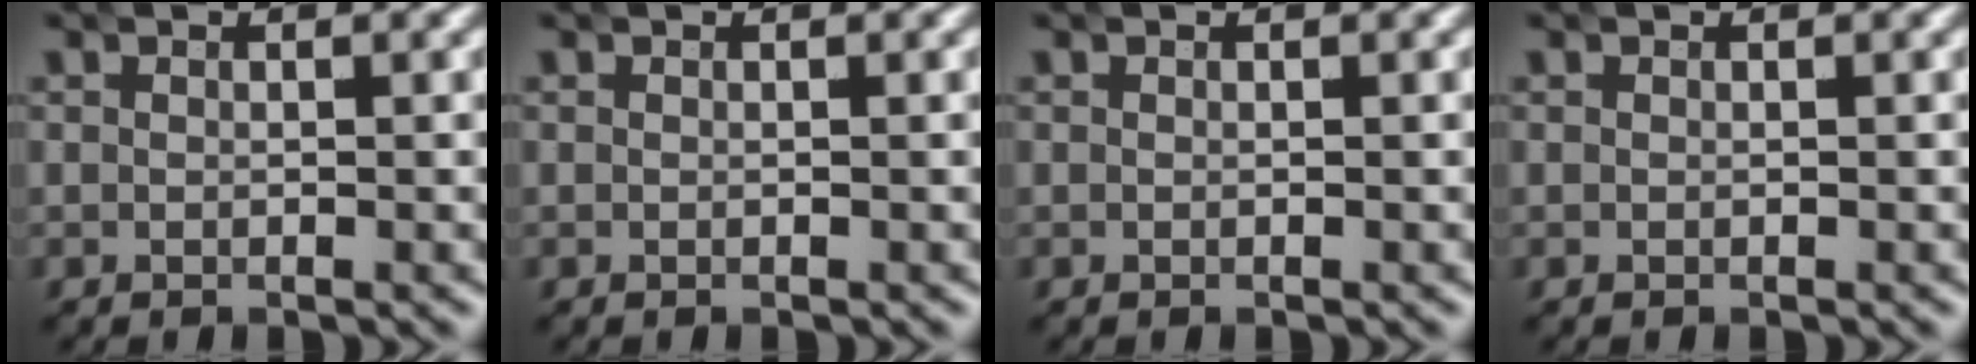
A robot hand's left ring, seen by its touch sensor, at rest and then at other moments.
{"total": 0.0}
{"total": 0.0}
{"total": 0.0}